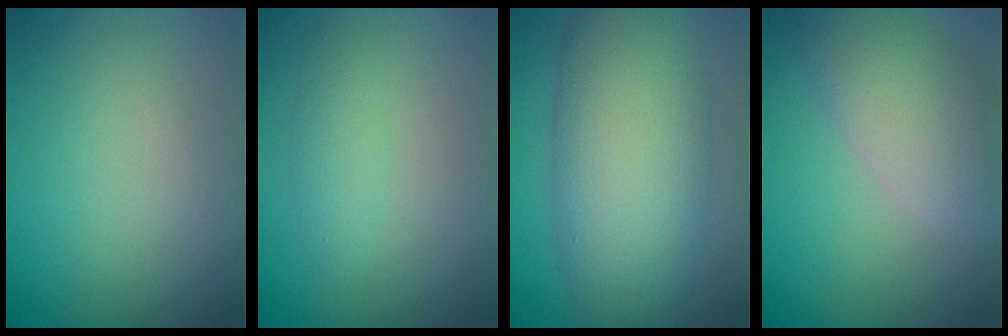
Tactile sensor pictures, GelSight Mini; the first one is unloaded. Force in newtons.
{"total": 1.6, "press": 1.6, "slide": 0.0}
{"total": 11.2, "press": 11.2, "slide": 0.4}
{"total": 6.2, "press": 6.1, "slide": 0.7}